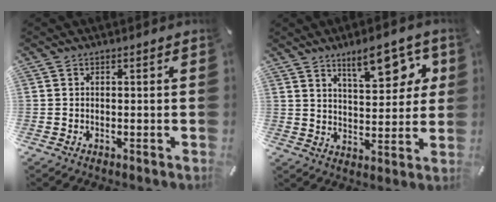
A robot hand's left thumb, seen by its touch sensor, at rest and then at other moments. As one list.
[{"total": 12.1, "force": [7.2, 5.5, 8.0], "torque": [-0.093, -0.037, 0.117]}]